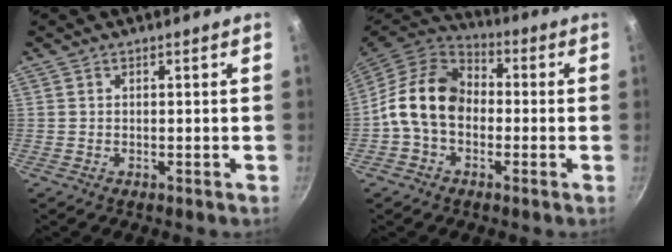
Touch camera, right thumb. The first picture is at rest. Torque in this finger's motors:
{"motor_torque": [1.67, 2.62, 1.14, -0.98, 0.37]}